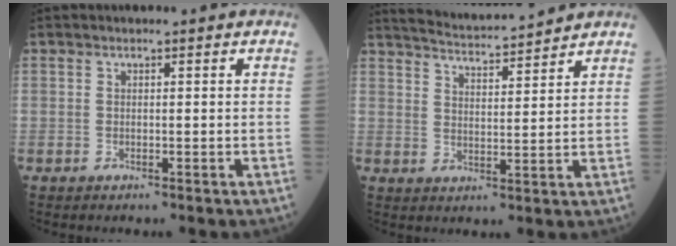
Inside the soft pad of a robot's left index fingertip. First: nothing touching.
{"total": 11.5, "force": [10.9, 0.5, 3.5], "torque": [-0.069, 0.019, 0.170]}